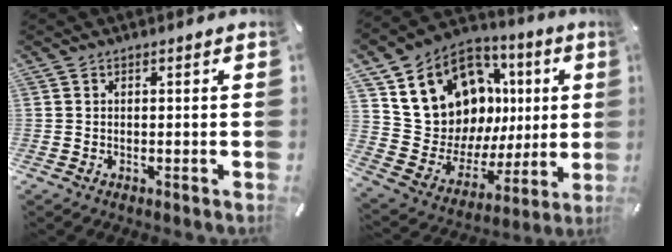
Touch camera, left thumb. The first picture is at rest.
{"total": 17.0, "force": [8.2, 13.5, 6.4], "torque": [-0.107, -0.066, 0.177]}